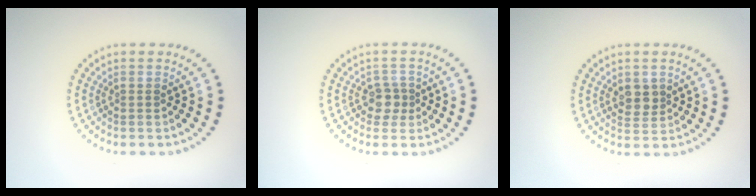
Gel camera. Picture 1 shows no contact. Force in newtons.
{"total": 1.9, "press": 1.6, "slide": 0.9}
{"total": 2.1, "press": 2.0, "slide": 0.7}